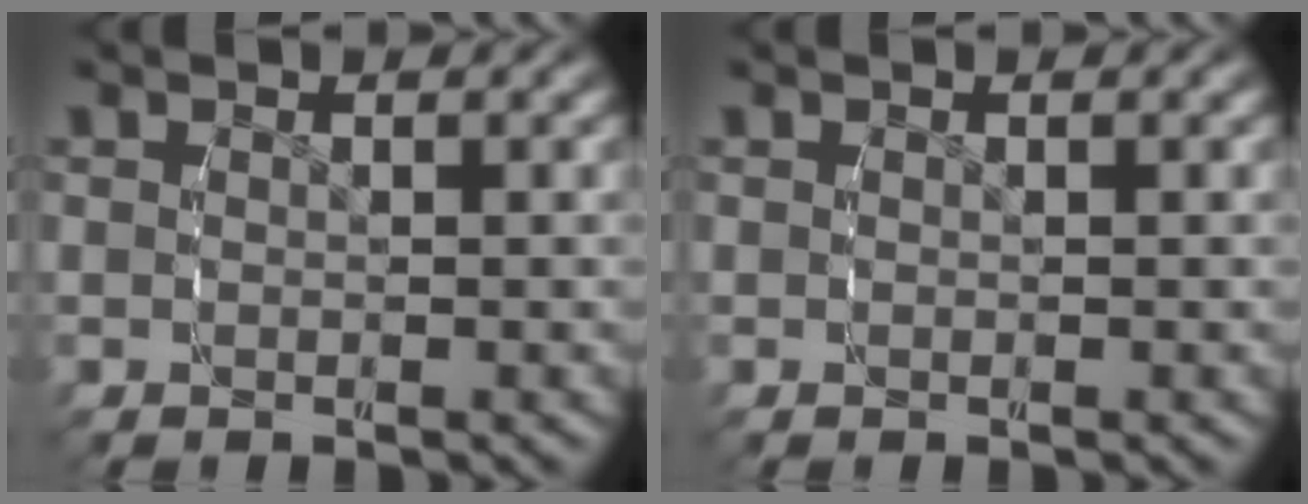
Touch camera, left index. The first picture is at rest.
{"total": 0.0}